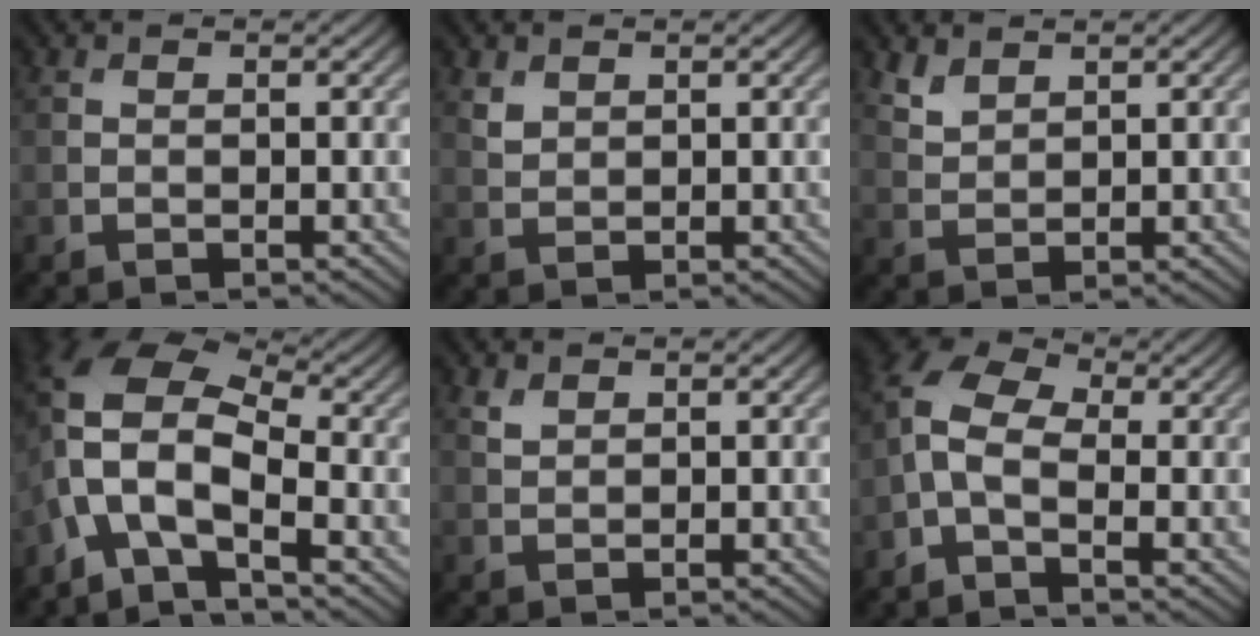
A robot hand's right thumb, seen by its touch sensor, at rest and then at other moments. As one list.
[{"total": 1.6, "force": [1.2, 1.0, 0.6], "torque": [-0.018, -0.002, 0.027]}, {"total": 2.7, "force": [2.1, 1.1, 1.1], "torque": [-0.032, -0.001, 0.053]}, {"total": 8.7, "force": [-3.7, 4.1, 6.8], "torque": [-0.138, 0.000, -0.093]}, {"total": 1.3, "force": [1.0, 0.6, 0.6], "torque": [-0.020, -0.001, 0.024]}, {"total": 6.1, "force": [-1.3, 3.3, 5.0], "torque": [-0.121, 0.013, -0.044]}]